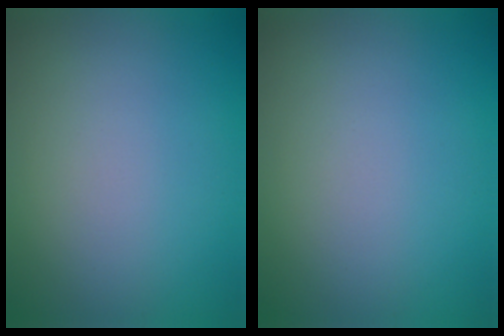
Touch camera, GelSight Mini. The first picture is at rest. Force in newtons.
{"total": 0.0}